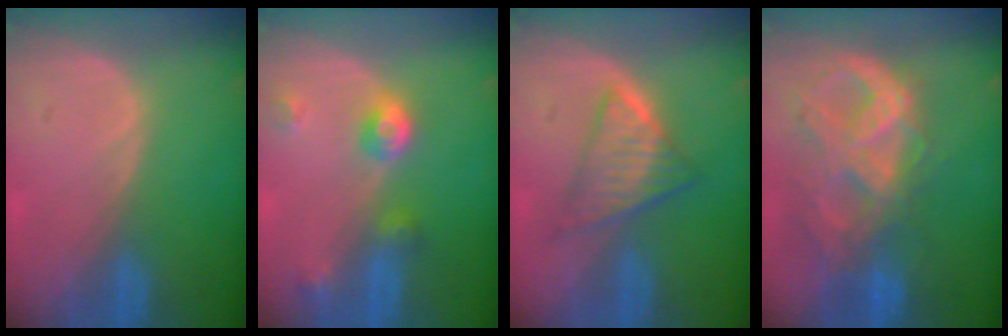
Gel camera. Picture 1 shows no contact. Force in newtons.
{"total": 4.8, "press": 4.3, "slide": 2.0}
{"total": 6.1, "press": 5.7, "slide": 2.0}
{"total": 10.7, "press": 9.0, "slide": 5.7}